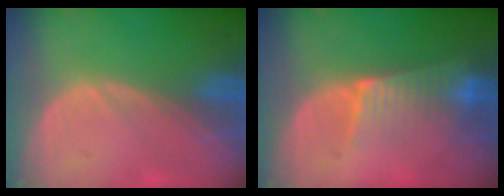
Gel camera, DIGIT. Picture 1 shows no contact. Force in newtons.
{"total": 6.4, "press": 5.5, "slide": 3.3}